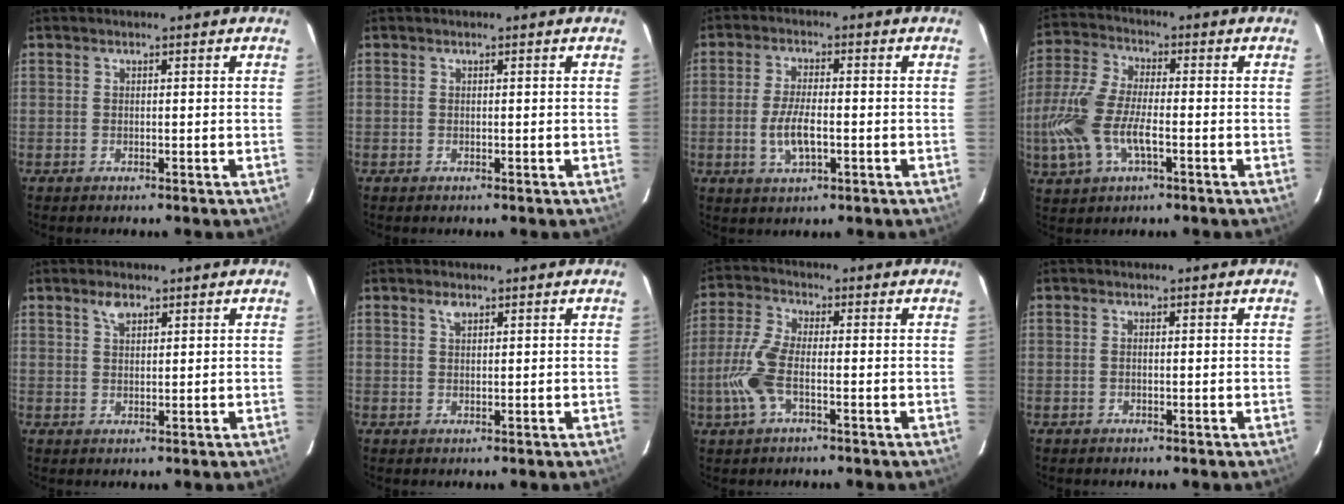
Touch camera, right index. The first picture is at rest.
{"total": 0.0}
{"total": 6.7, "force": [-1.7, 2.5, 6.0], "torque": [-0.123, -0.004, -0.030]}
{"total": 13.6, "force": [-3.5, 6.1, 11.7], "torque": [-0.270, -0.001, -0.070]}
{"total": 2.5, "force": [1.6, 1.3, 1.5], "torque": [-0.025, 0.007, 0.030]}
{"total": 1.5, "force": [0.9, 0.7, 0.8], "torque": [-0.016, 0.005, 0.017]}
{"total": 8.4, "force": [-2.3, 3.0, 7.5], "torque": [-0.175, 0.003, -0.050]}
{"total": 0.6, "force": [-0.1, 0.2, 0.5], "torque": [-0.012, 0.002, -0.003]}